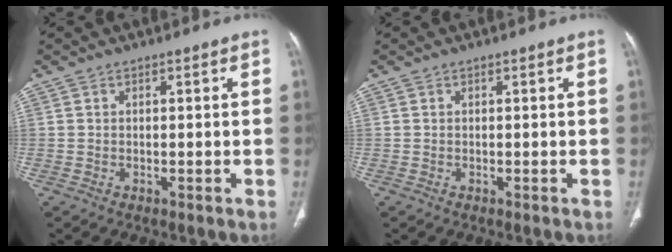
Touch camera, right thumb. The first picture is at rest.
{"total": 0.0}